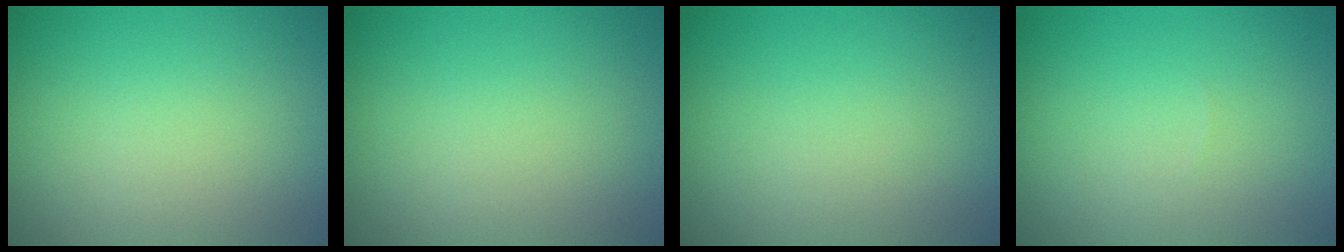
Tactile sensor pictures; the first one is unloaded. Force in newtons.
{"total": 0.0}
{"total": 0.0}
{"total": 0.0}